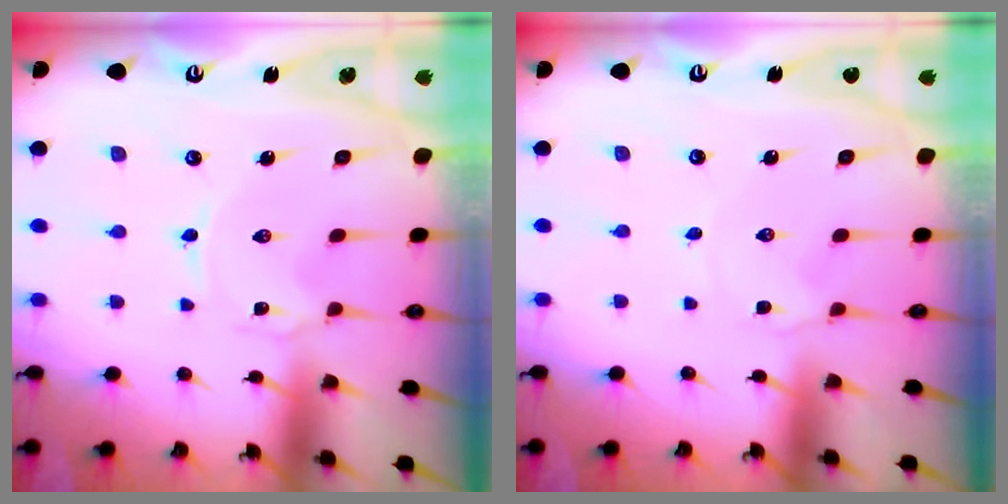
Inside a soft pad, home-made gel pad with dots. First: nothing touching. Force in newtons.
{"total": 1.2, "press": 1.1, "slide": 0.2}